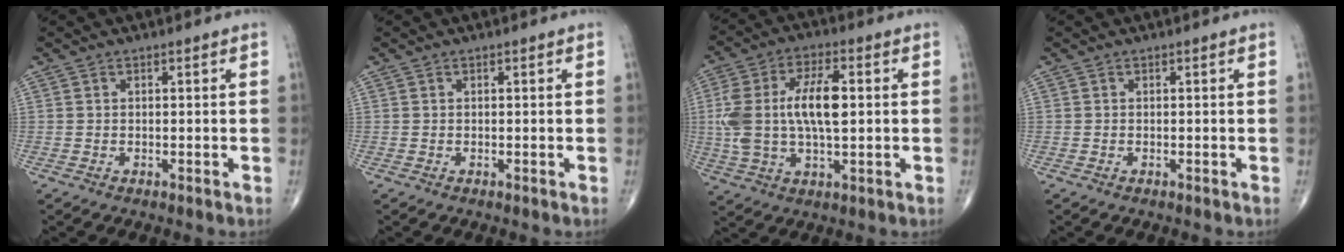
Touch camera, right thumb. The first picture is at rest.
{"total": 0.0}
{"total": 14.7, "force": [1.3, 6.7, 13.0], "torque": [-0.265, 0.016, 0.026]}
{"total": 0.0}